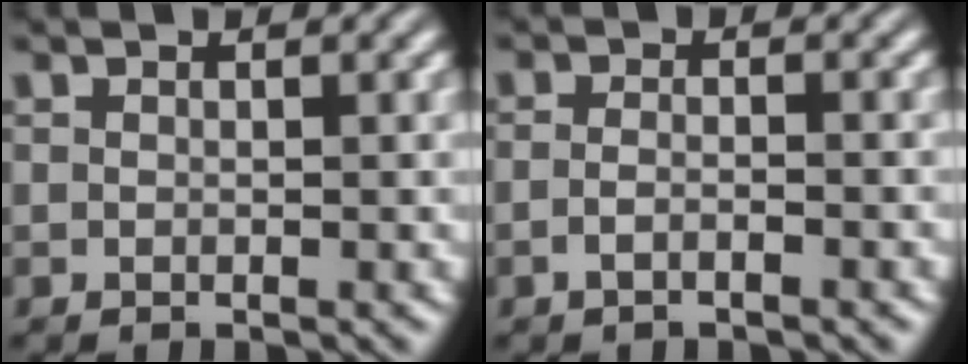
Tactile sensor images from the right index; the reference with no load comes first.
{"total": 1.5, "force": [-1.2, -0.4, 0.8], "torque": [-0.017, -0.005, -0.019]}